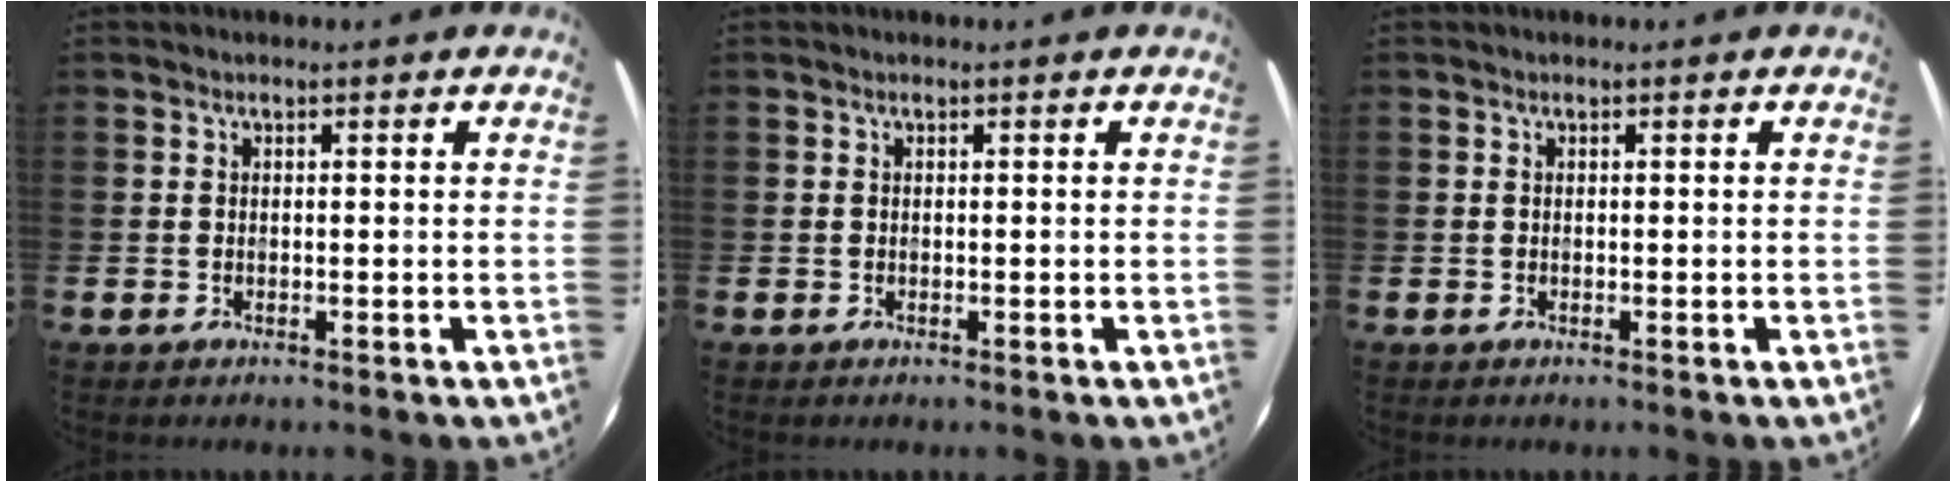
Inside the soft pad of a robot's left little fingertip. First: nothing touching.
{"total": 0.0}
{"total": 0.0}